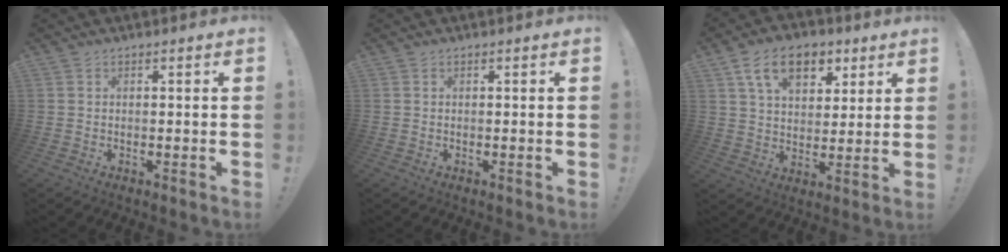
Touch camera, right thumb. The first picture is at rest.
{"total": 0.0}
{"total": 14.3, "force": [7.0, 9.0, 8.6], "torque": [-0.135, -0.017, 0.130]}